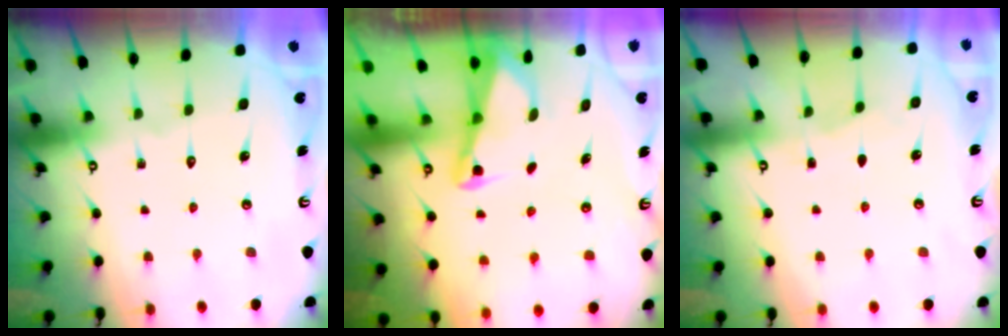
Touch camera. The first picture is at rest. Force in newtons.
{"total": 2.1, "press": 2.1, "slide": 0.3}
{"total": 3.0, "press": 2.9, "slide": 0.5}